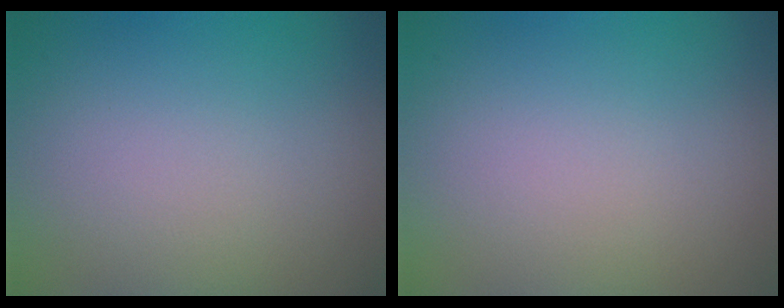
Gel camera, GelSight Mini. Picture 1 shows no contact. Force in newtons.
{"total": 0.0}